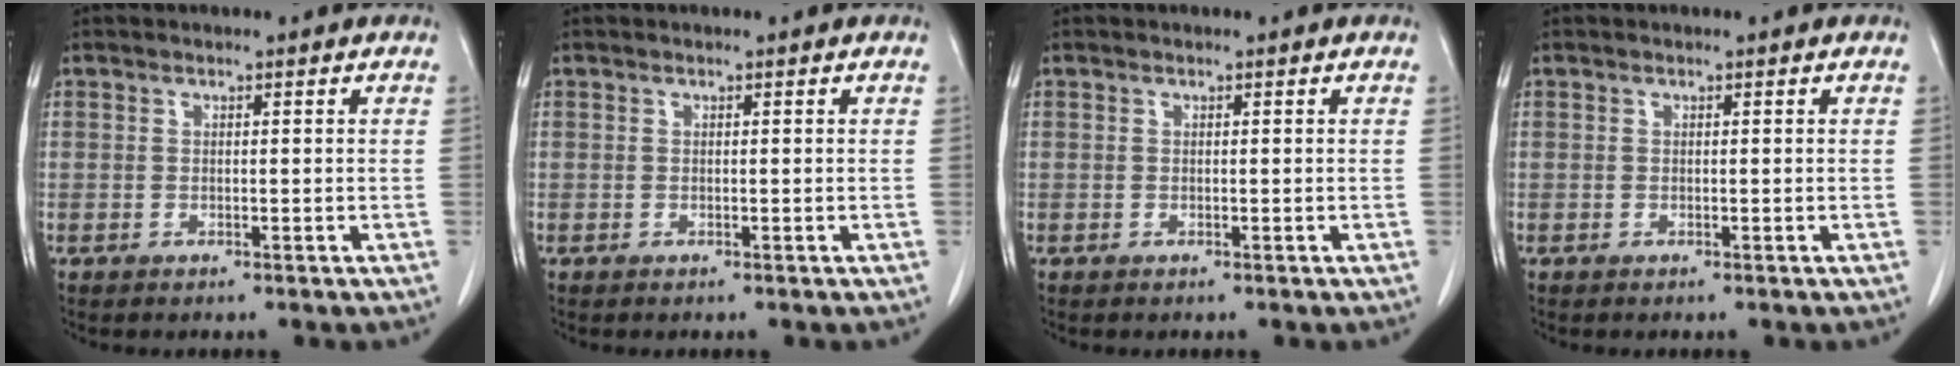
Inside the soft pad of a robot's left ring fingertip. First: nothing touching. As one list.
[{"total": 0.0}, {"total": 0.0}, {"total": 0.0}]